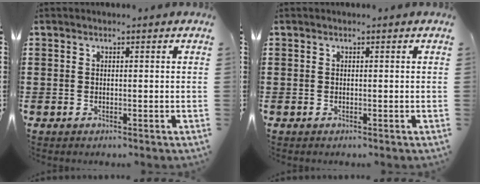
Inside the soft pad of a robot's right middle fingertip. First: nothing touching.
{"total": 0.0}